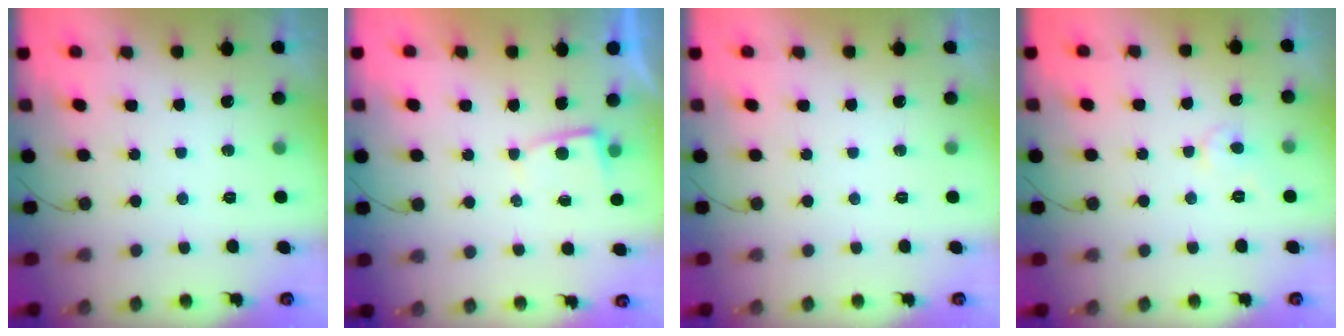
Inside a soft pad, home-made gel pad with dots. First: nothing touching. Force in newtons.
{"total": 2.2, "press": 2.2, "slide": 0.4}
{"total": 0.0}
{"total": 4.4, "press": 4.4, "slide": 0.2}